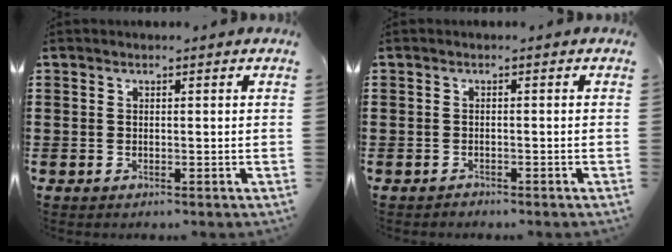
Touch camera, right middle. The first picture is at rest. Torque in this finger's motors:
{"motor_torque": [0.23, 0.05, -0.22, -0.01]}